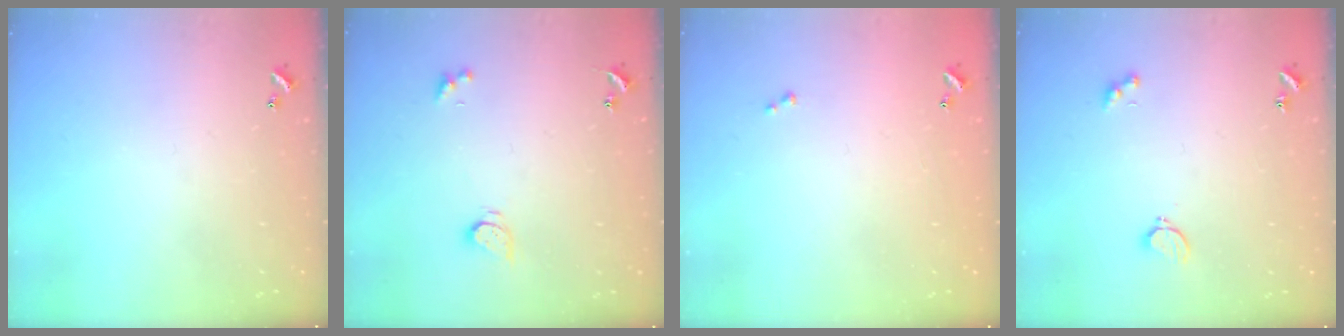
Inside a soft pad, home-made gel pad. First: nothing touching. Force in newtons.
{"total": 2.4, "press": 2.3, "slide": 0.4}
{"total": 0.0}
{"total": 1.8, "press": 1.7, "slide": 0.5}